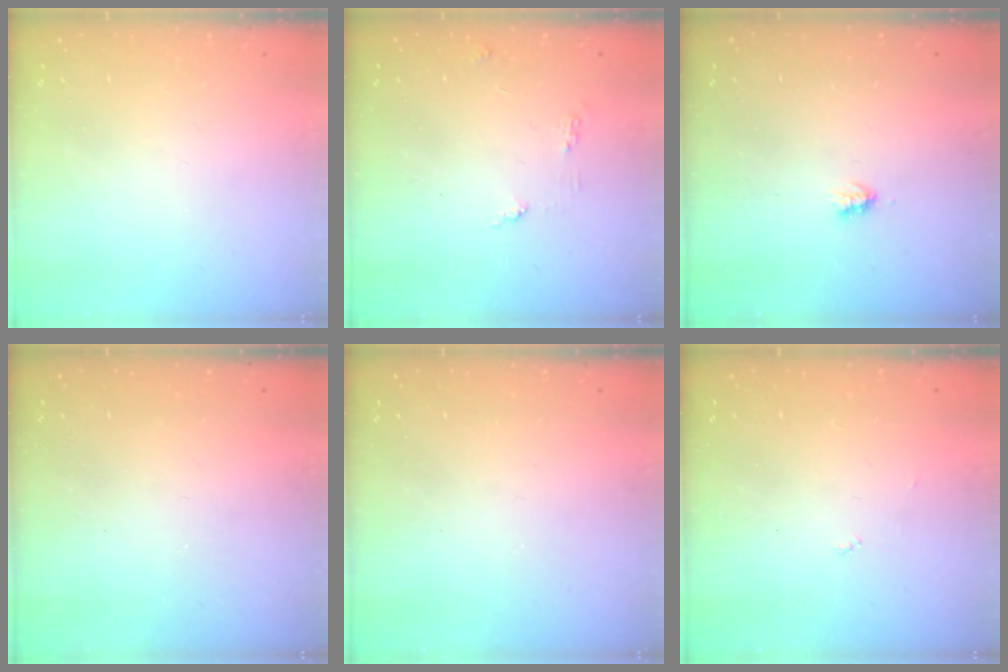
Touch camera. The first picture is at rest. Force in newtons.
{"total": 3.9, "press": 3.9, "slide": 0.3}
{"total": 1.7, "press": 1.7, "slide": 0.3}
{"total": 0.0}
{"total": 0.0}
{"total": 3.0, "press": 3.0, "slide": 0.2}